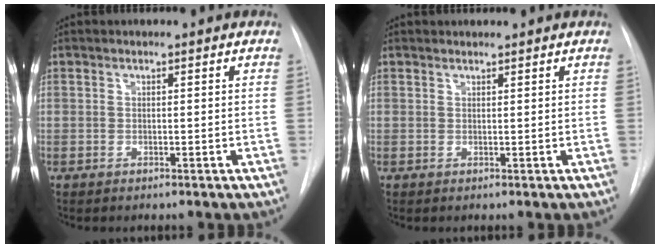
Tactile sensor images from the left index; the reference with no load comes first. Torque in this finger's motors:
{"motor_torque": [-0.04, 0.11, -0.10, 0.02]}